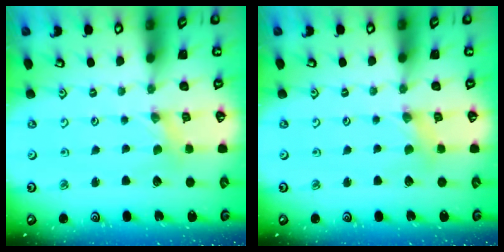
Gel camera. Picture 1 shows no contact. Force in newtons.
{"total": 2.5, "press": 2.5, "slide": 0.3}